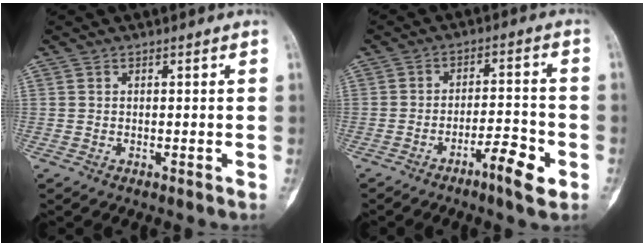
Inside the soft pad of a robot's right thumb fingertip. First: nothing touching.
{"total": 7.1, "force": [-3.8, 1.6, 5.8], "torque": [-0.095, 0.027, -0.059]}